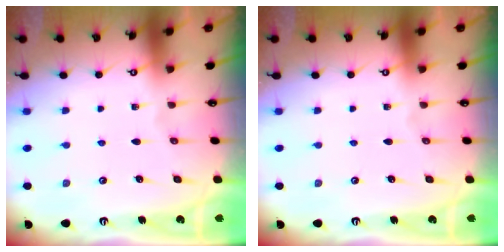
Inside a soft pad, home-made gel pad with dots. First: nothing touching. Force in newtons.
{"total": 0.0}